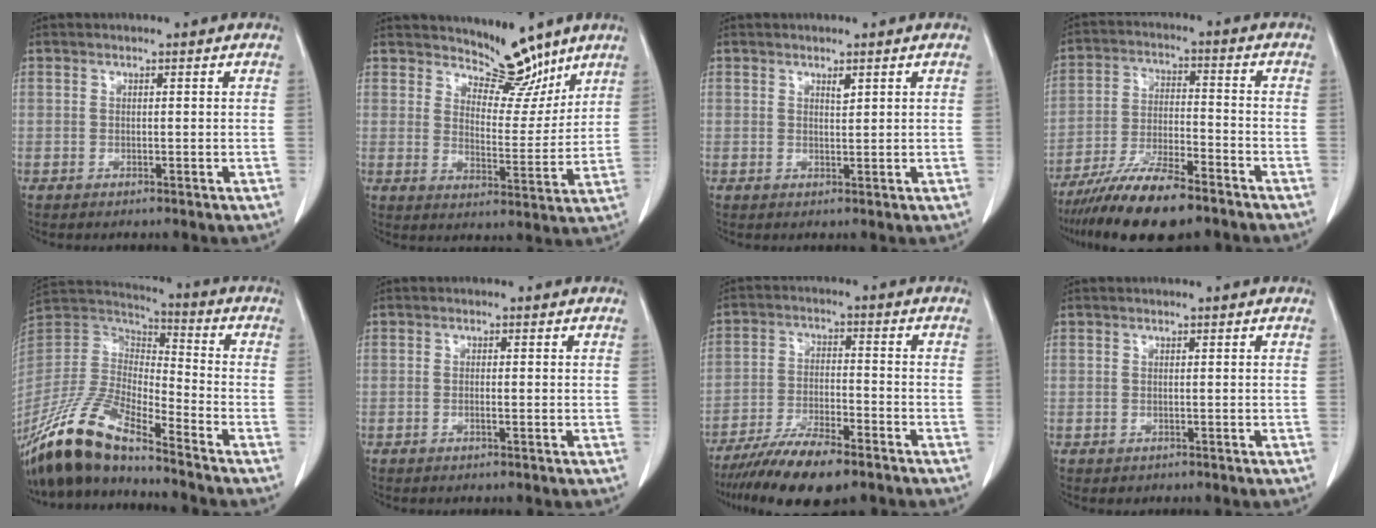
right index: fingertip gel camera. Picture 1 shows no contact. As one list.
[{"total": 7.8, "force": [6.9, 2.8, 2.3], "torque": [-0.022, -0.013, 0.110]}, {"total": 0.9, "force": [0.7, 0.2, 0.6], "torque": [-0.012, -0.006, 0.012]}, {"total": 13.4, "force": [-10.4, 2.6, 8.1], "torque": [-0.145, -0.020, -0.180]}, {"total": 16.6, "force": [-13.4, 3.0, 9.4], "torque": [-0.195, -0.010, -0.260]}, {"total": 0.6, "force": [-0.2, 0.0, 0.6], "torque": [-0.012, 0.001, -0.001]}, {"total": 11.6, "force": [-8.8, 2.4, 7.1], "torque": [-0.123, -0.022, -0.151]}, {"total": 0.5, "force": [-0.1, 0.5, 0.0], "torque": [0.003, 0.005, -0.002]}]